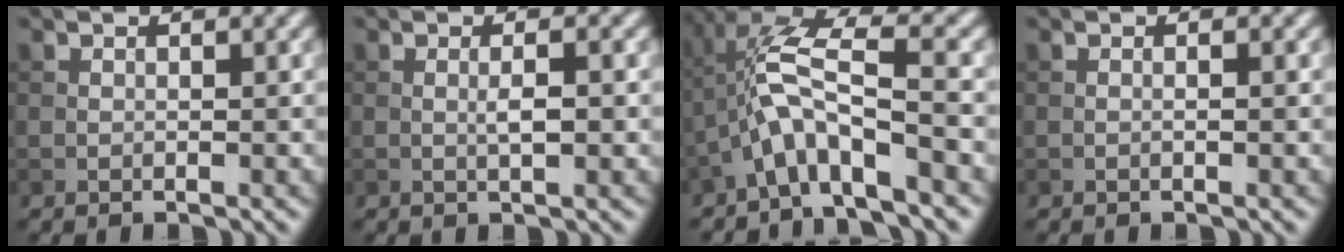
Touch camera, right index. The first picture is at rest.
{"total": 1.7, "force": [0.1, 0.2, 1.7], "torque": [-0.033, 0.001, 0.002]}
{"total": 6.5, "force": [-2.7, 1.6, 5.7], "torque": [-0.120, 0.019, -0.060]}
{"total": 0.5, "force": [0.0, 0.0, 0.5], "torque": [-0.011, -0.001, 0.000]}